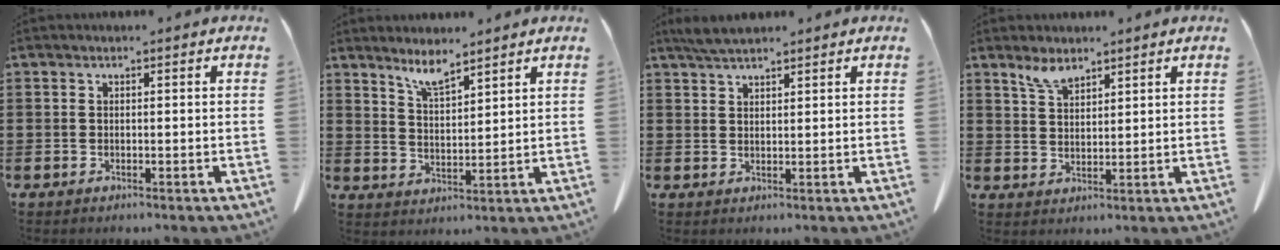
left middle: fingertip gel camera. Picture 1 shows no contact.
{"total": 4.7, "force": [4.2, 0.1, 2.2], "torque": [-0.054, -0.016, 0.076]}
{"total": 2.8, "force": [2.4, 0.5, 1.3], "torque": [-0.031, 0.001, 0.044]}
{"total": 3.4, "force": [2.9, 1.0, 1.4], "torque": [-0.035, -0.002, 0.055]}